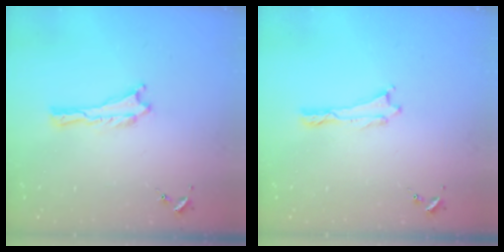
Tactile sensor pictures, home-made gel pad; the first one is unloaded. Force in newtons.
{"total": 0.0}